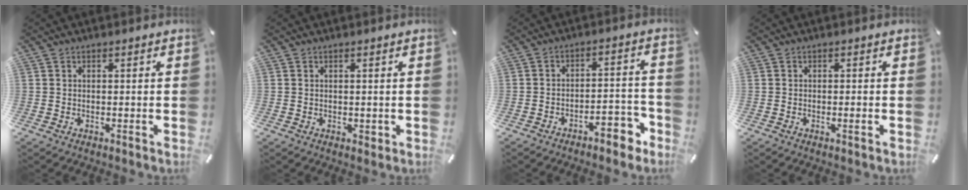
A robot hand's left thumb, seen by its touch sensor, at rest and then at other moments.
{"total": 1.1, "force": [0.1, 0.8, 0.8], "torque": [-0.008, -0.001, 0.000]}
{"total": 7.7, "force": [-5.3, 3.2, 4.6], "torque": [-0.055, 0.031, -0.091]}
{"total": 1.2, "force": [-0.5, 0.1, 1.1], "torque": [-0.020, -0.003, -0.007]}